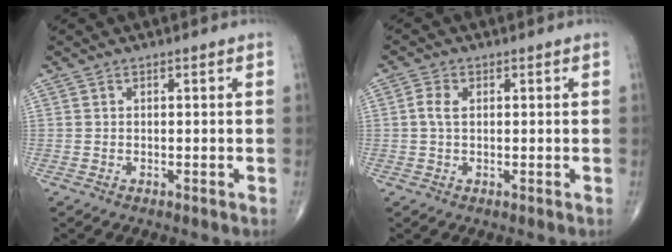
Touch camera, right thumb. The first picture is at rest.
{"total": 2.4, "force": [0.3, 1.5, 1.8], "torque": [-0.044, 0.007, 0.005]}